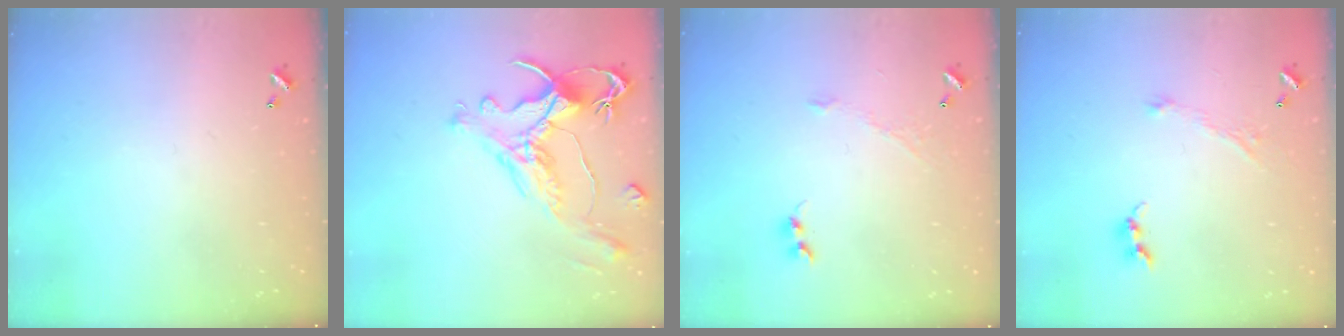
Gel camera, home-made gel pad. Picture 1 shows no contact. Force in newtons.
{"total": 1.2, "press": 0.3, "slide": 1.2}
{"total": 2.9, "press": 2.8, "slide": 0.5}
{"total": 2.3, "press": 2.3, "slide": 0.4}